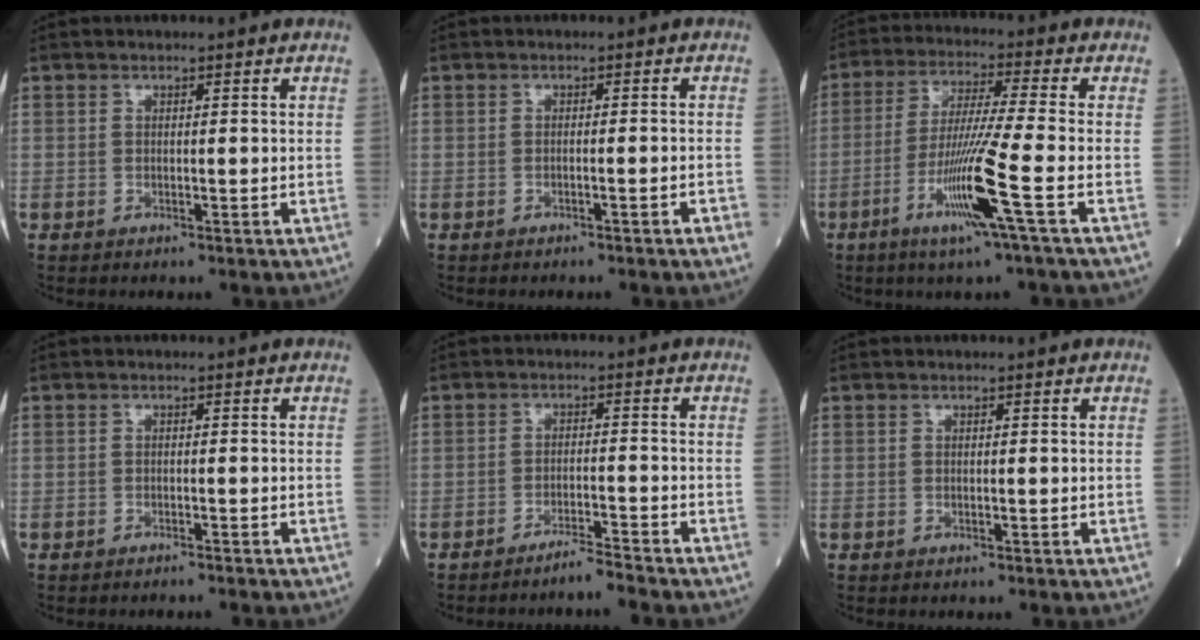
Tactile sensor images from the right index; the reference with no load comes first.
{"total": 1.9, "force": [-1.3, -0.5, 1.4], "torque": [-0.025, 0.004, -0.014]}
{"total": 11.1, "force": [-4.3, -2.0, 10.0], "torque": [-0.196, -0.021, -0.084]}
{"total": 2.1, "force": [-2.0, -0.1, 0.6], "torque": [-0.010, -0.001, -0.022]}
{"total": 3.2, "force": [-3.0, -0.9, 0.9], "torque": [-0.016, -0.012, -0.053]}
{"total": 0.0}